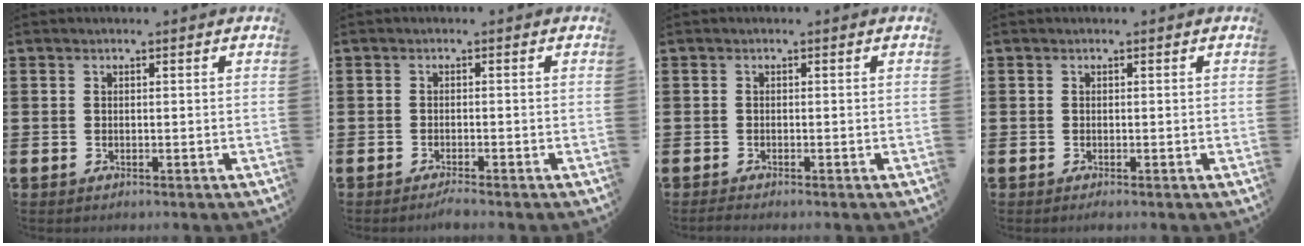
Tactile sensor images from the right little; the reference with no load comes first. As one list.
[{"total": 1.1, "force": [-1.0, -0.1, 0.5], "torque": [-0.010, -0.002, -0.019]}, {"total": 0.6, "force": [-0.5, 0.0, 0.3], "torque": [-0.005, -0.003, -0.009]}, {"total": 0.0}]